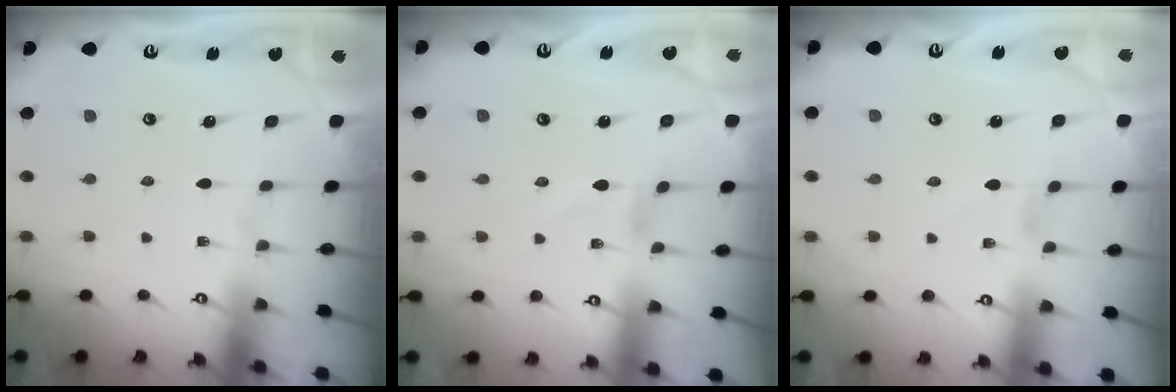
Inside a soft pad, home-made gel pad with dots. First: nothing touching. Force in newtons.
{"total": 0.7, "press": 0.7, "slide": 0.2}
{"total": 1.3, "press": 1.3, "slide": 0.1}